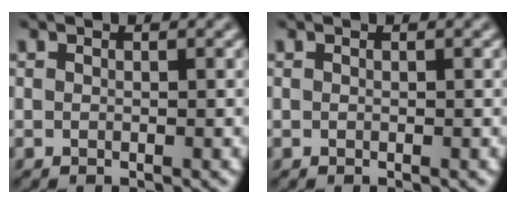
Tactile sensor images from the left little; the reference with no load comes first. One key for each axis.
{"total": 0.0}